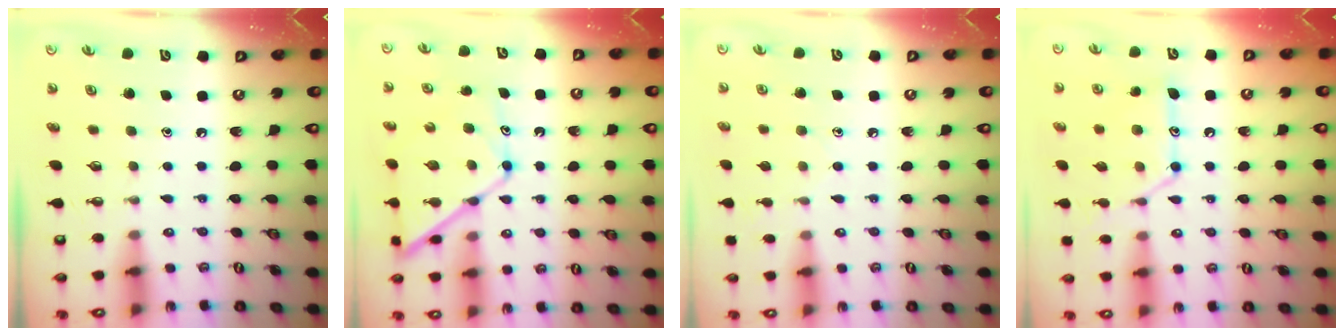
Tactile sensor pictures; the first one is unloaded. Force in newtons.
{"total": 12.3, "press": 12.3, "slide": 1.1}
{"total": 6.2, "press": 6.1, "slide": 0.6}
{"total": 13.6, "press": 13.6, "slide": 1.1}